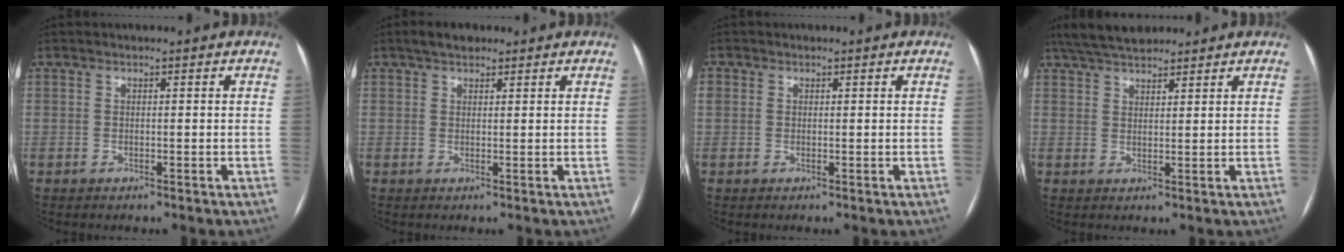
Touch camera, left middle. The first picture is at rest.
{"total": 3.0, "force": [2.2, 1.4, 1.4], "torque": [-0.027, 0.016, 0.035]}
{"total": 1.5, "force": [0.5, 1.4, 0.5], "torque": [-0.008, 0.009, 0.011]}
{"total": 7.4, "force": [6.4, 1.9, 3.2], "torque": [-0.056, 0.030, 0.115]}